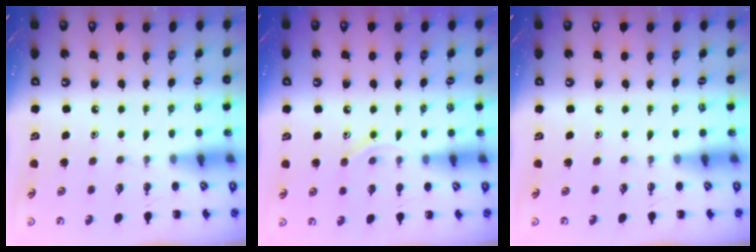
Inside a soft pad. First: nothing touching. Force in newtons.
{"total": 8.0, "press": 7.8, "slide": 1.5}
{"total": 0.0}